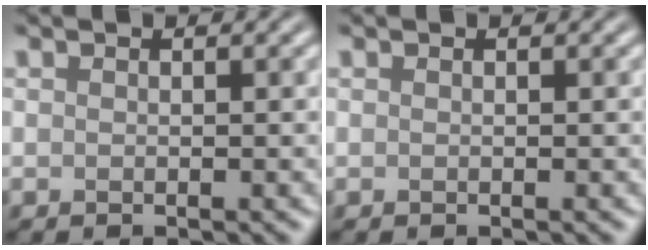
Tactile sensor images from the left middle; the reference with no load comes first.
{"total": 0.0}